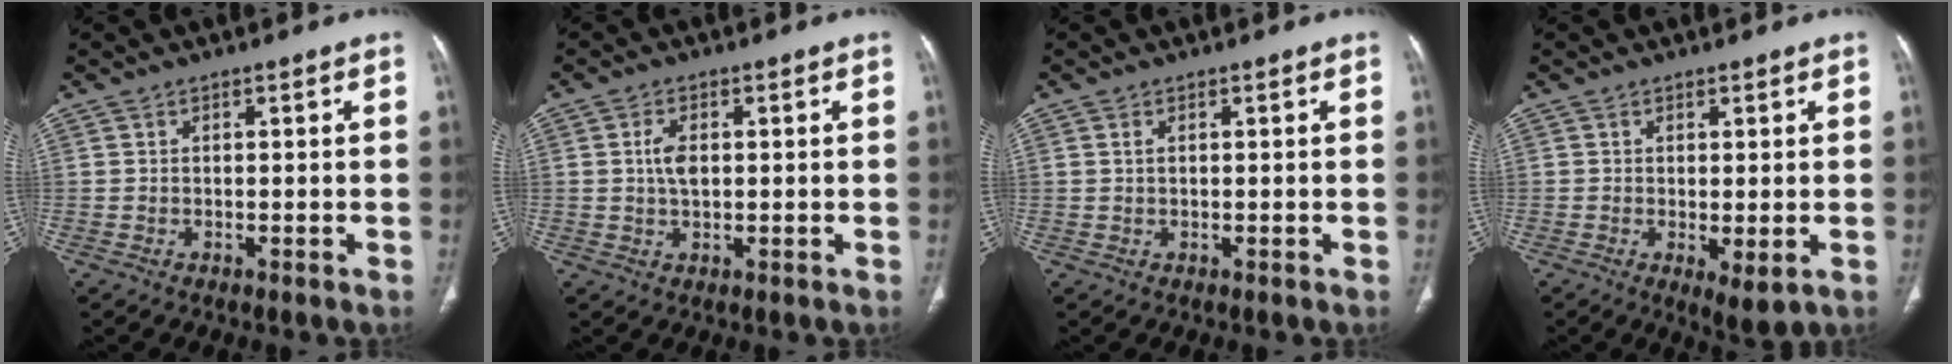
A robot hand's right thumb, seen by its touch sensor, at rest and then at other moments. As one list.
[{"total": 3.7, "force": [0.5, 2.1, 3.0], "torque": [-0.059, 0.000, 0.009]}, {"total": 0.8, "force": [0.3, 0.4, 0.6], "torque": [-0.017, 0.004, 0.008]}, {"total": 4.1, "force": [-1.0, 1.3, 3.7], "torque": [-0.063, -0.017, -0.010]}]